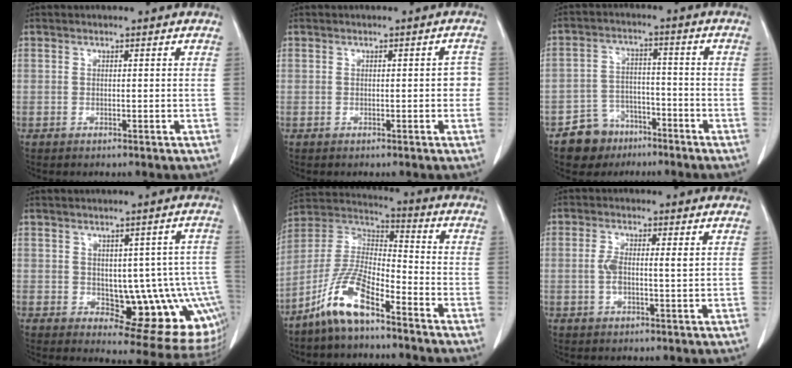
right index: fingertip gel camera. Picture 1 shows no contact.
{"total": 1.9, "force": [-0.2, 0.8, 1.7], "torque": [-0.006, 0.005, -0.004]}
{"total": 6.8, "force": [-4.6, 5.0, 0.6], "torque": [-0.003, 0.013, -0.075]}
{"total": 13.7, "force": [-2.1, 6.2, 12.0], "torque": [-0.102, 0.017, -0.008]}
{"total": 10.7, "force": [-7.3, 2.5, 7.4], "torque": [-0.164, 0.006, -0.146]}
{"total": 3.9, "force": [0.5, 1.0, 3.7], "torque": [-0.076, 0.008, 0.008]}